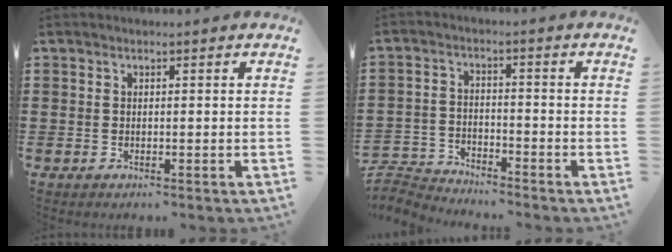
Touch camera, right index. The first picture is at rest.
{"total": 3.8, "force": [-3.7, 0.6, -0.2], "torque": [-0.019, -0.004, -0.086]}